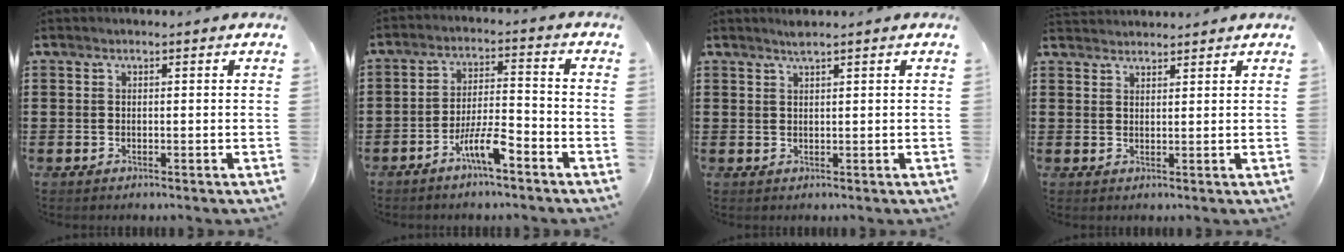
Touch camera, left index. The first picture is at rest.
{"total": 6.8, "force": [-4.4, 1.3, 5.0], "torque": [-0.109, 0.002, -0.085]}
{"total": 1.6, "force": [1.3, 0.0, 0.9], "torque": [-0.019, -0.001, 0.024]}
{"total": 2.0, "force": [2.0, 0.2, -0.1], "torque": [-0.003, -0.001, 0.039]}